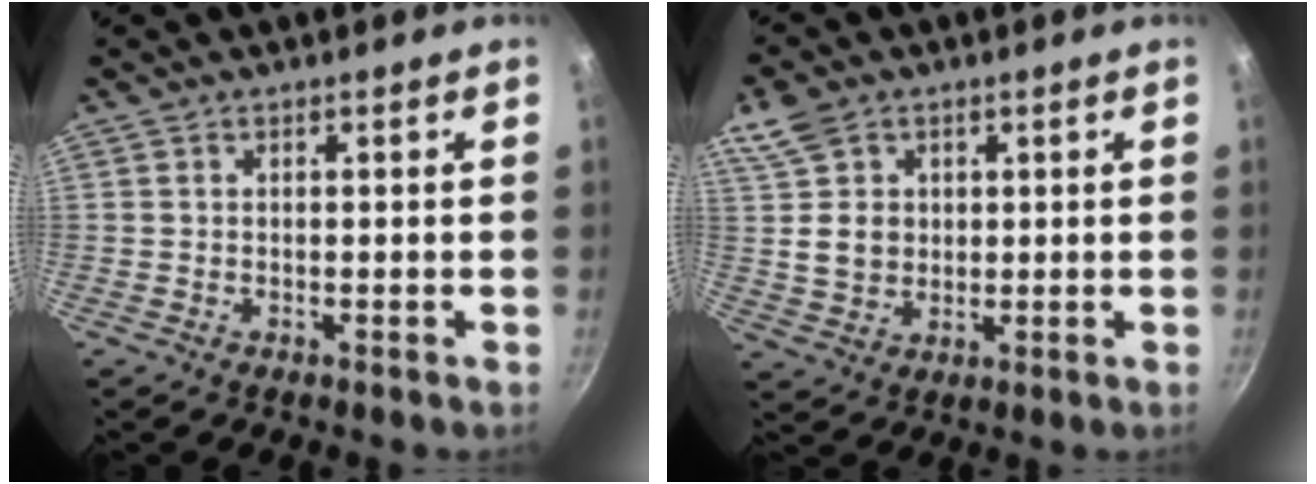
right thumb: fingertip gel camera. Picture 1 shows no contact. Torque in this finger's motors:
{"motor_torque": [-0.21, 0.26, 0.16, -0.08, 0.08]}